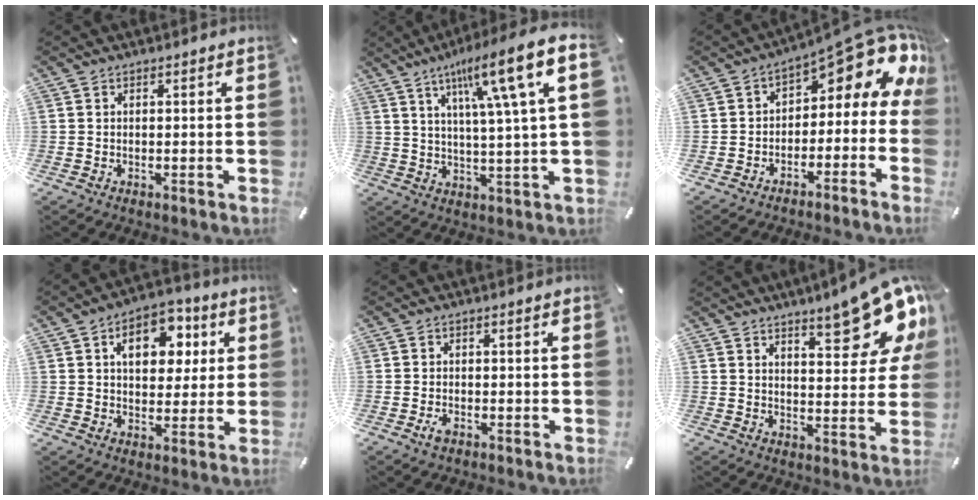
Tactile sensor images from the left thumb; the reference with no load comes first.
{"total": 16.1, "force": [7.1, 2.1, 14.3], "torque": [-0.231, -0.028, 0.098]}
{"total": 11.2, "force": [6.0, 4.9, 8.0], "torque": [-0.100, -0.054, 0.091]}
{"total": 10.7, "force": [3.5, 7.6, 6.7], "torque": [-0.083, -0.003, 0.055]}
{"total": 1.9, "force": [-1.0, 1.1, 1.2], "torque": [-0.037, -0.002, -0.023]}
{"total": 15.8, "force": [11.0, 5.2, 10.2], "torque": [-0.127, -0.077, 0.178]}